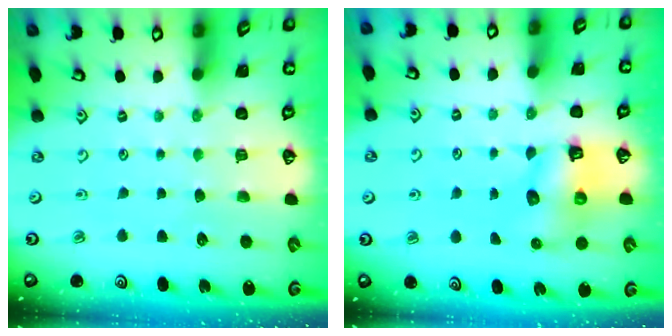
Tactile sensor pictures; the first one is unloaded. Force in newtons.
{"total": 8.6, "press": 8.6, "slide": 0.7}